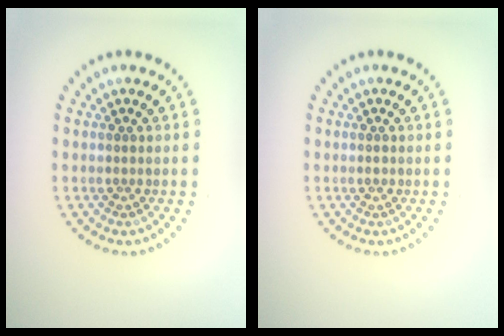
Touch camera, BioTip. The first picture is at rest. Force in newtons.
{"total": 0.6, "press": 0.6, "slide": 0.1}